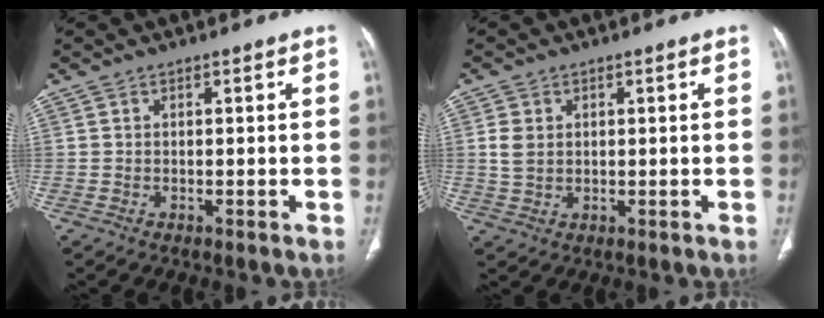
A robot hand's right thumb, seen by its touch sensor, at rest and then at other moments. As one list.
[{"total": 3.4, "force": [0.8, 2.6, 2.1], "torque": [-0.040, -0.001, 0.019]}]